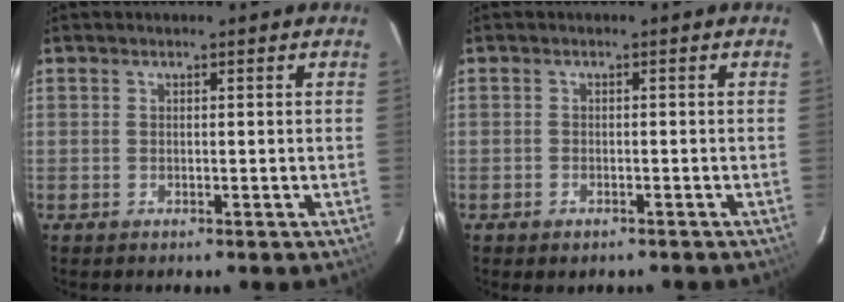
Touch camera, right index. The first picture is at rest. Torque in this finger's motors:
{"motor_torque": [0.64, -0.83, 0.13, 0.00]}